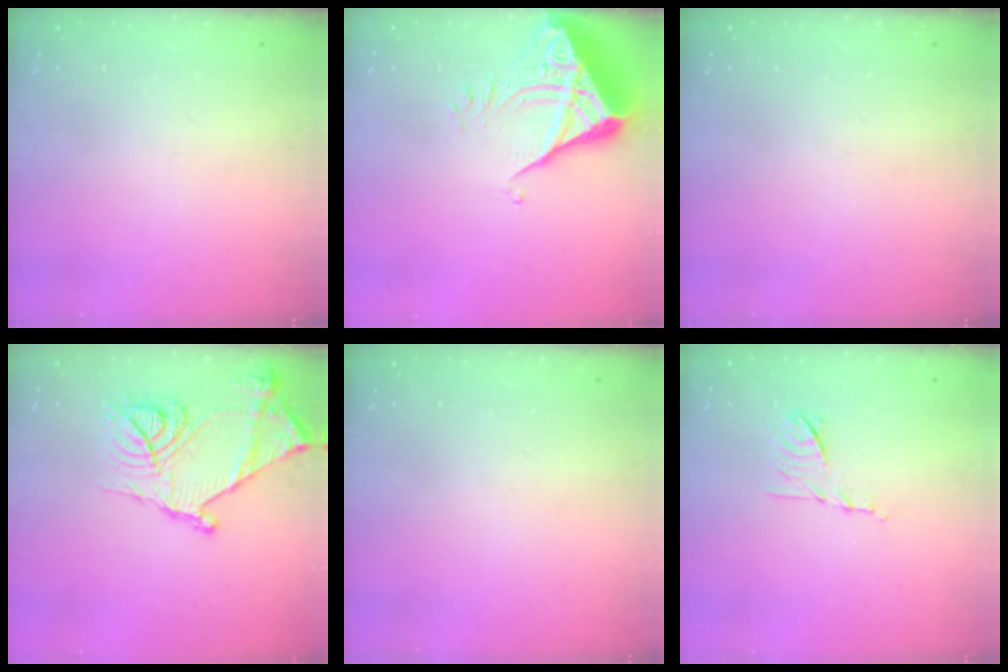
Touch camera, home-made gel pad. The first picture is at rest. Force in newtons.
{"total": 6.1, "press": 6.0, "slide": 0.7}
{"total": 0.0}
{"total": 18.1, "press": 18.1, "slide": 1.2}
{"total": 0.0}
{"total": 8.2, "press": 8.2, "slide": 0.8}